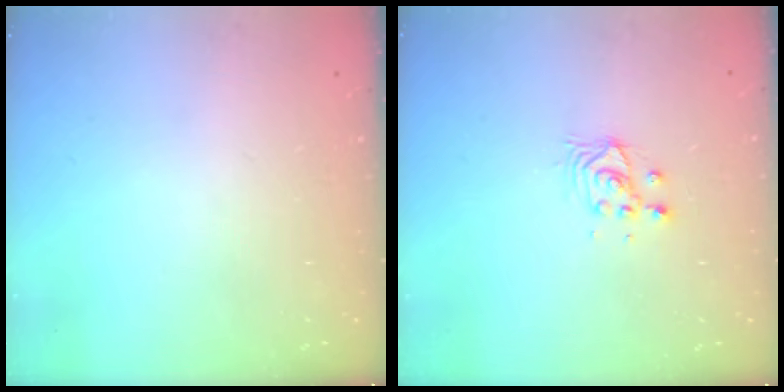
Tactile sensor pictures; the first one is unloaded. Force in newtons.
{"total": 3.8, "press": 3.8, "slide": 0.3}